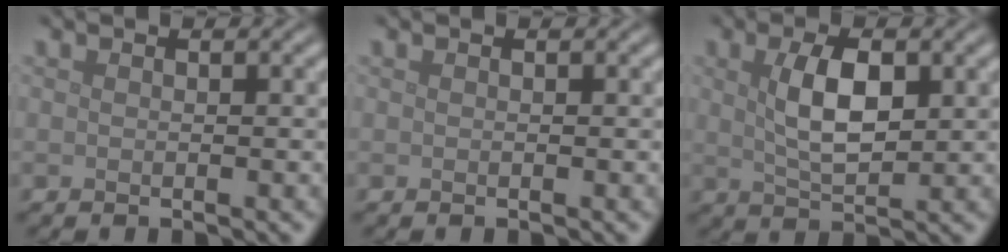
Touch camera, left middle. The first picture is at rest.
{"total": 0.0}
{"total": 4.6, "force": [1.1, 2.0, 4.0], "torque": [-0.082, 0.002, 0.022]}